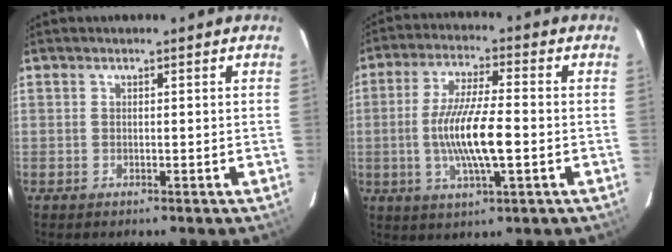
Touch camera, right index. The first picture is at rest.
{"total": 11.6, "force": [-1.9, 2.0, 11.2], "torque": [-0.215, -0.005, -0.035]}